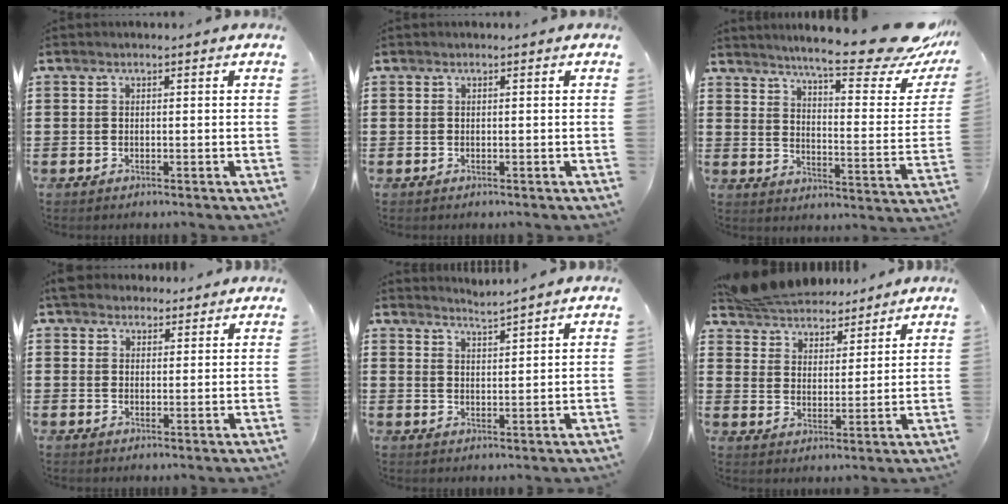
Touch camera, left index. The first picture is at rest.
{"total": 0.0}
{"total": 13.2, "force": [11.2, 0.5, 6.9], "torque": [-0.117, -0.079, 0.181]}
{"total": 3.5, "force": [2.9, 1.9, 0.3], "torque": [-0.009, 0.003, 0.055]}
{"total": 2.6, "force": [2.5, -0.8, -0.3], "torque": [-0.003, -0.015, 0.046]}
{"total": 7.7, "force": [7.5, 1.4, 0.9], "torque": [-0.052, -0.029, 0.141]}